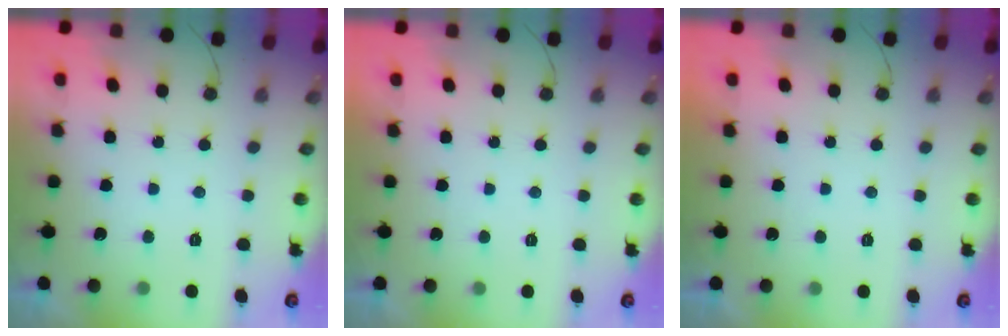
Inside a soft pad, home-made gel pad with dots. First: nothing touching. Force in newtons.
{"total": 1.7, "press": 1.7, "slide": 0.0}
{"total": 1.7, "press": 1.7, "slide": 0.1}